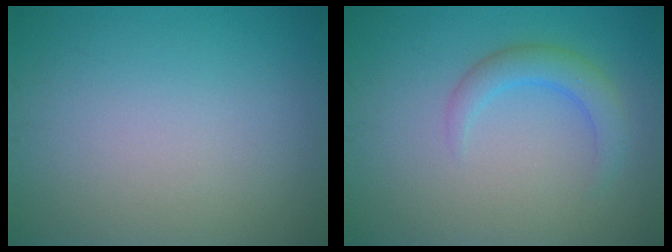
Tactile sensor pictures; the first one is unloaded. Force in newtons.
{"total": 2.6, "press": 2.6, "slide": 0.1}